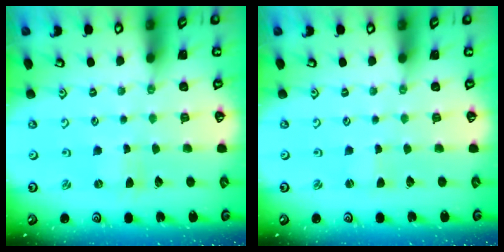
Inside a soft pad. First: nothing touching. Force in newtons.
{"total": 0.7, "press": 0.7, "slide": 0.1}